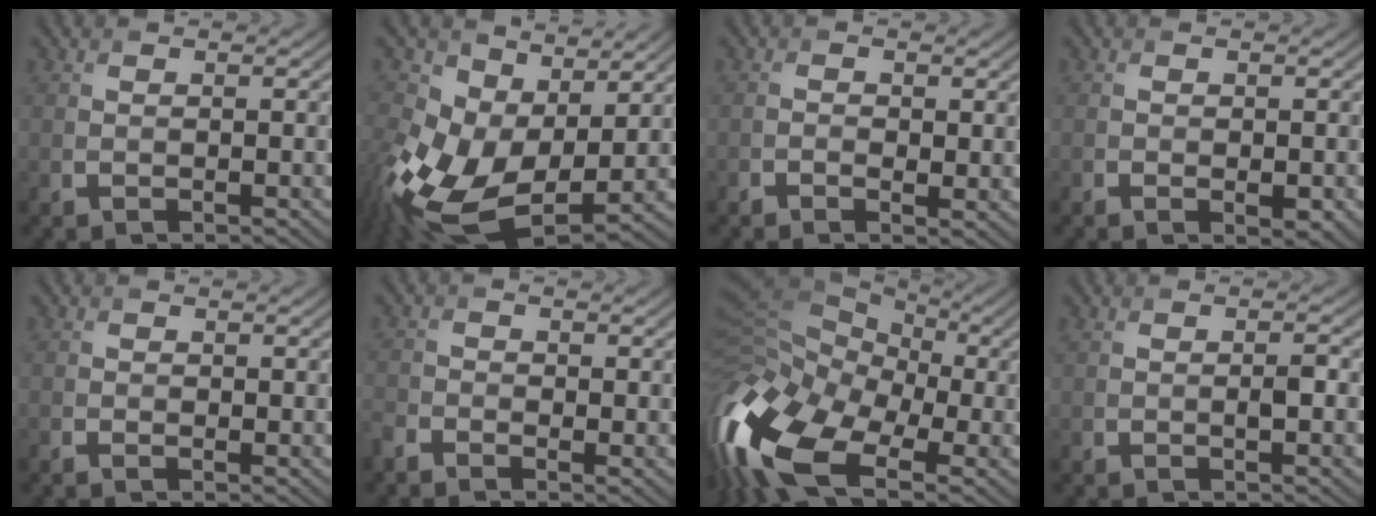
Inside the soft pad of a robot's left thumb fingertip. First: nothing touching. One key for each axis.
{"total": 14.7, "fx": 0.6, "fy": 10.0, "fz": 10.9, "tx": -0.277, "ty": -0.025, "tz": 0.022}
{"total": 1.8, "fx": -0.6, "fy": 1.2, "fz": 1.3, "tx": -0.025, "ty": -0.006, "tz": -0.009}
{"total": 1.8, "fx": -0.8, "fy": 1.0, "fz": 1.2, "tx": -0.026, "ty": -0.010, "tz": -0.010}
{"total": 0.7, "fx": -0.2, "fy": 0.5, "fz": 0.4, "tx": -0.012, "ty": -0.002, "tz": -0.002}
{"total": 2.6, "fx": -1.6, "fy": 1.7, "fz": 1.2, "tx": -0.037, "ty": -0.004, "tz": -0.039}
{"total": 17.7, "fx": -6.2, "fy": 10.4, "fz": 12.9, "tx": -0.322, "ty": -0.013, "tz": -0.117}
{"total": 1.6, "fx": -0.3, "fy": 0.1, "fz": 1.5, "tx": -0.029, "ty": 0.002, "tz": -0.004}